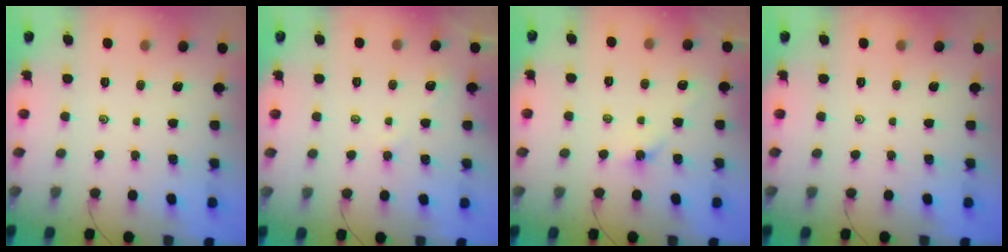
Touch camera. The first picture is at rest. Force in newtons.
{"total": 2.4, "press": 2.4, "slide": 0.4}
{"total": 2.6, "press": 2.5, "slide": 0.5}
{"total": 0.0}